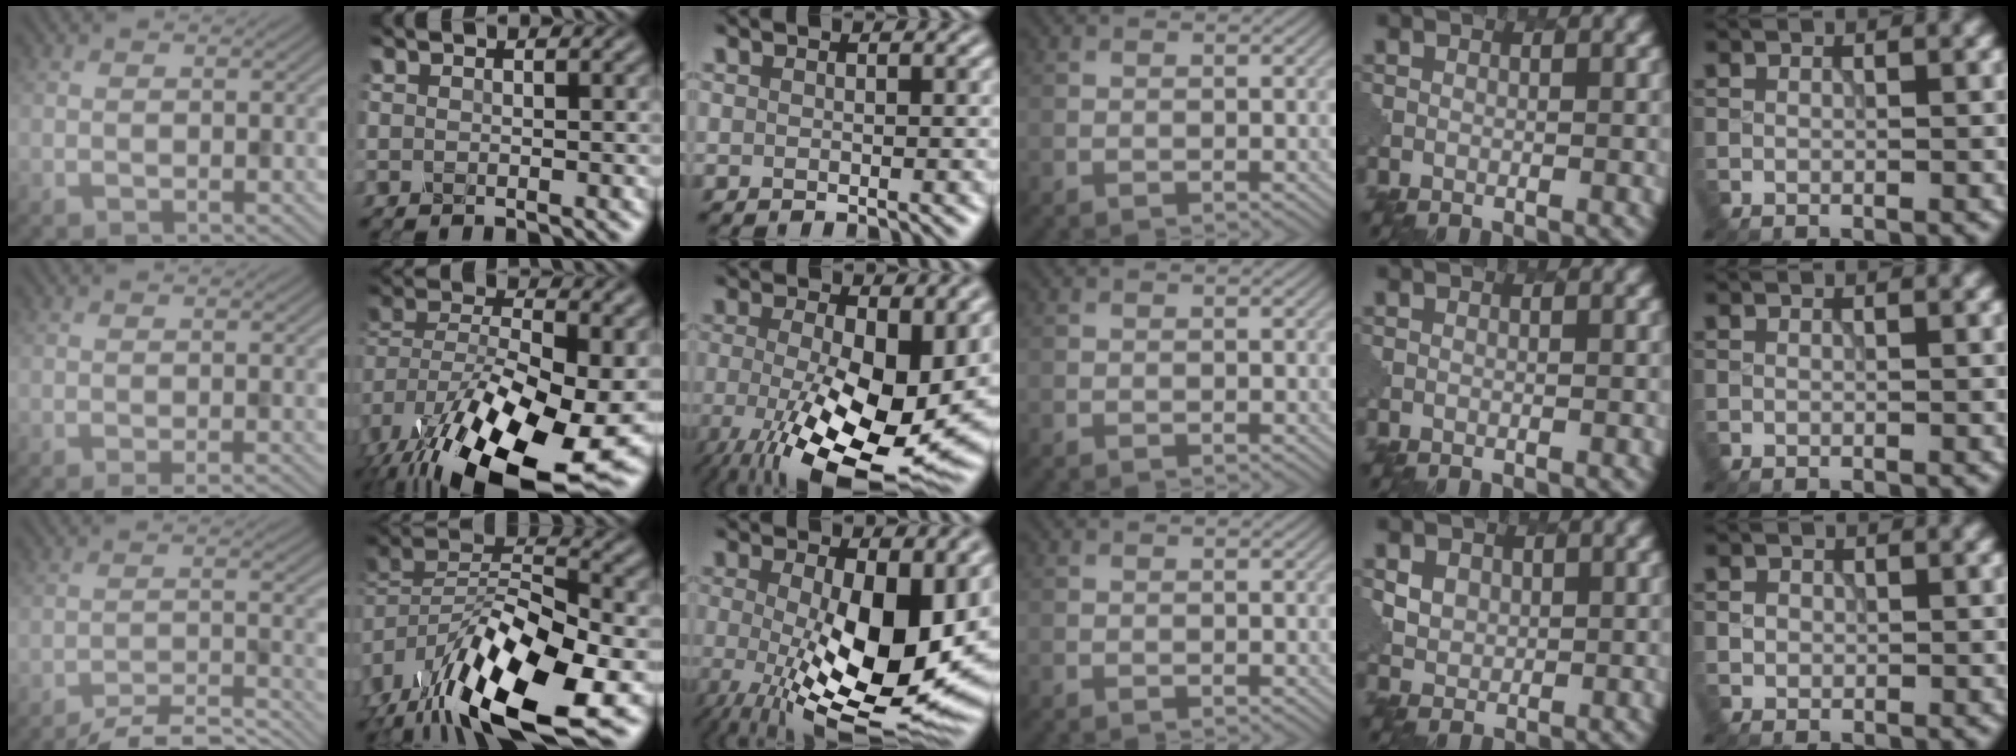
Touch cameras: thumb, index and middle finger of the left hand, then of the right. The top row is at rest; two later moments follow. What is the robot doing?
{"motion": "dispense", "object": "glue stick"}